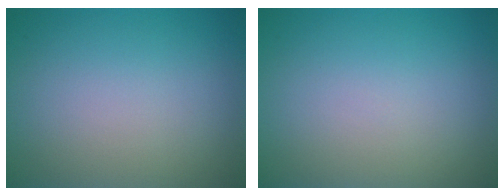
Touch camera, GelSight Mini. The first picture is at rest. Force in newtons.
{"total": 0.0}